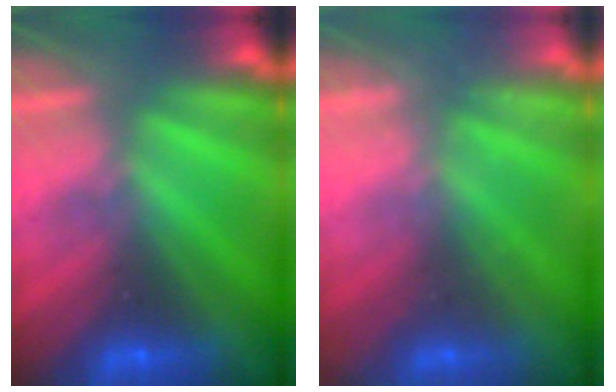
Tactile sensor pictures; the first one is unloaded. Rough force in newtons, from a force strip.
{"total": 2.2}